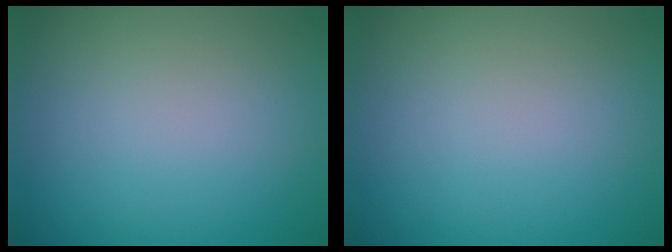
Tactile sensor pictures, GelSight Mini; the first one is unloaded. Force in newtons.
{"total": 0.0}